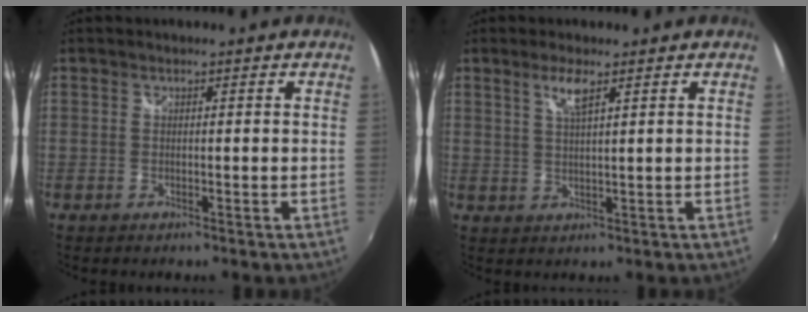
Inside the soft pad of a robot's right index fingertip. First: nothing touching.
{"total": 3.5, "force": [2.1, 0.3, 2.8], "torque": [-0.054, 0.000, 0.041]}